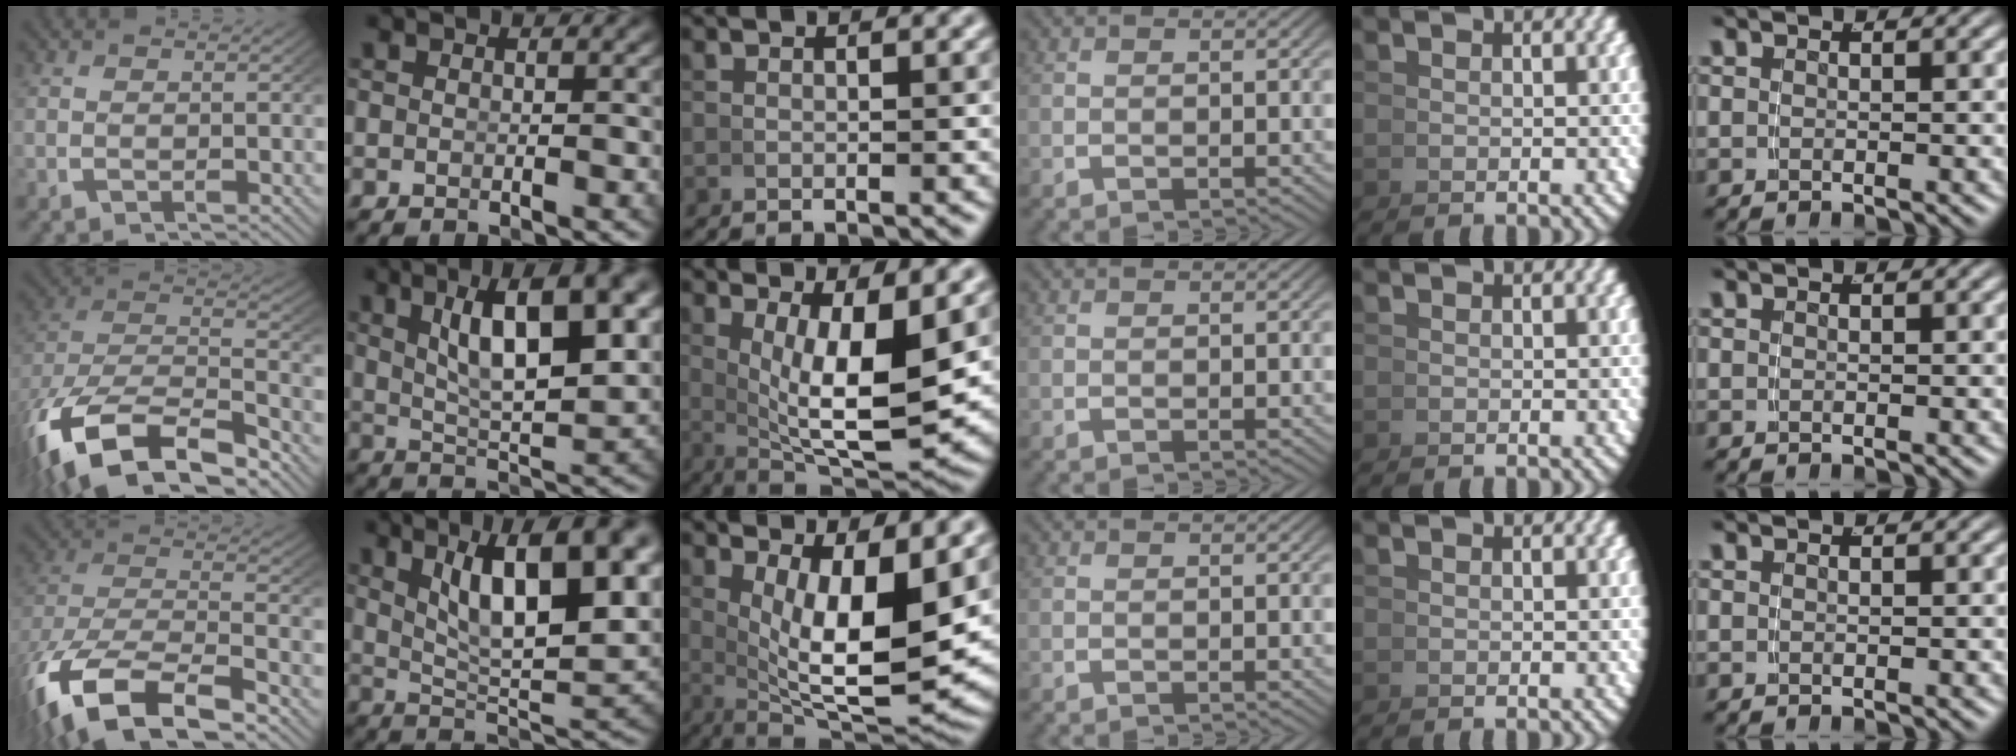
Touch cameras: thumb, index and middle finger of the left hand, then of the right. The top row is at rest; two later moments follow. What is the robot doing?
{"motion": "lift_and_place", "object": "cup"}